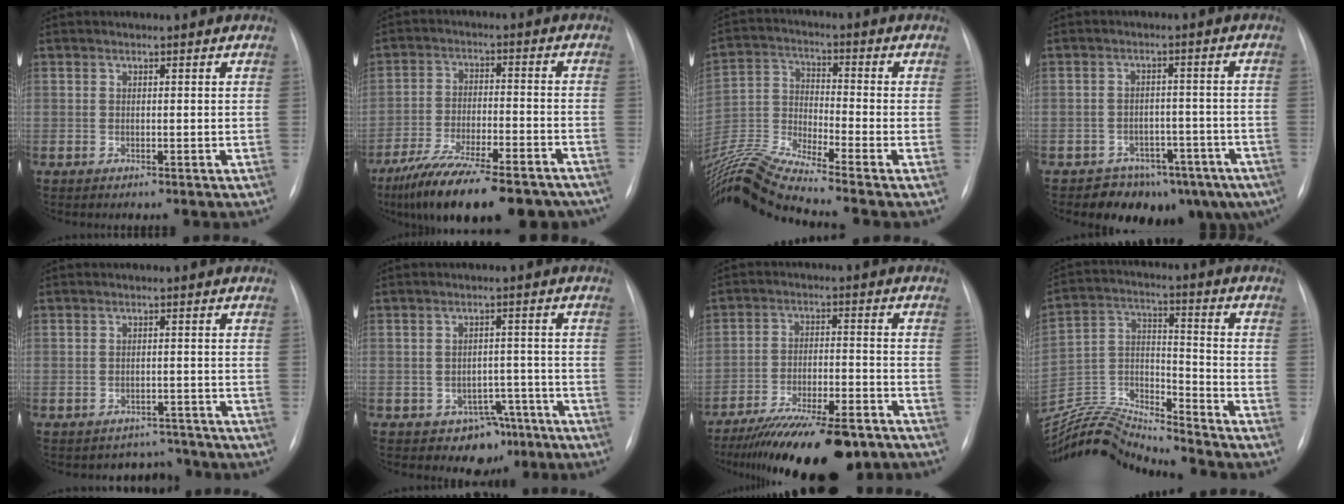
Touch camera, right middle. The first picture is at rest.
{"total": 20.8, "force": [-16.8, 4.7, 11.4], "torque": [-0.152, -0.006, -0.253]}
{"total": 10.6, "force": [-9.3, -2.0, 4.6], "torque": [-0.104, -0.021, -0.180]}
{"total": 11.6, "force": [-8.5, 6.9, 3.9], "torque": [-0.022, 0.034, -0.110]}
{"total": 3.8, "force": [-3.4, 1.4, -1.0], "torque": [0.013, 0.019, -0.044]}
{"total": 5.6, "force": [-3.5, 4.2, 1.5], "torque": [-0.004, 0.019, -0.038]}
{"total": 18.4, "force": [-14.6, 4.1, 10.4], "torque": [-0.147, -0.008, -0.227]}
{"total": 13.8, "force": [-13.6, -1.1, 1.6], "torque": [-0.035, 0.032, -0.260]}